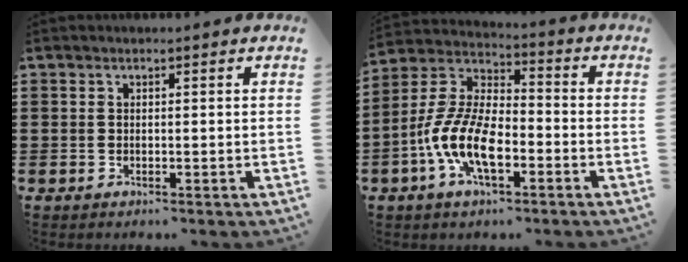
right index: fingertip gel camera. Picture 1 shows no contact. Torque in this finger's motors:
{"motor_torque": [2.14, 0.00, 1.05, 0.21]}